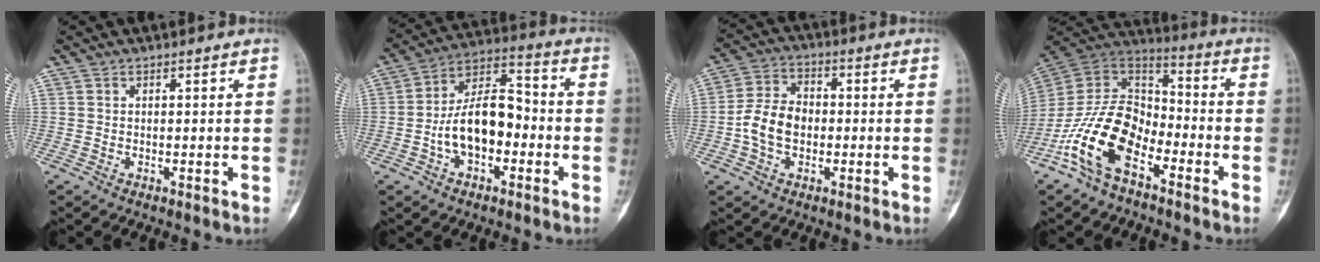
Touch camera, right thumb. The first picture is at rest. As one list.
[{"total": 13.8, "force": [-3.1, 8.0, 10.8], "torque": [-0.174, 0.048, -0.063]}, {"total": 8.8, "force": [-1.3, 6.3, 6.0], "torque": [-0.104, 0.024, -0.033]}, {"total": 17.4, "force": [-8.4, 9.8, 11.8], "torque": [-0.213, 0.070, -0.168]}]